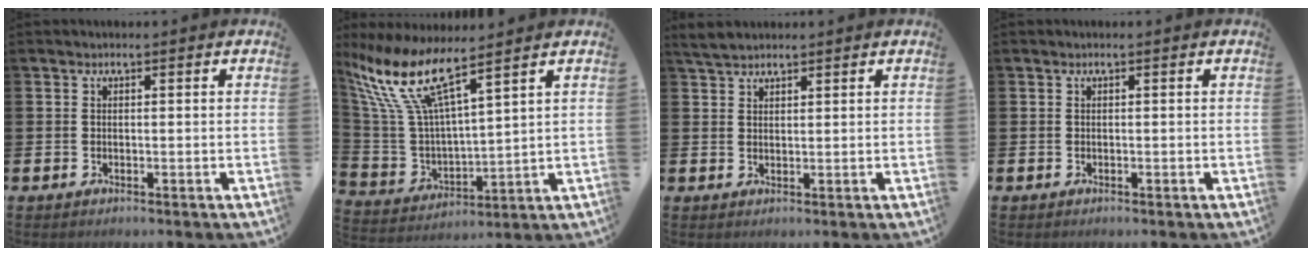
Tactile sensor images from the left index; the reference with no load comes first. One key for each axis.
{"total": 10.9, "fx": 8.3, "fy": 2.5, "fz": 6.7, "tx": -0.165, "ty": -0.036, "tz": 0.144}
{"total": 3.0, "fx": 2.9, "fy": 0.7, "fz": 0.7, "tx": -0.011, "ty": -0.007, "tz": 0.053}
{"total": 0.0}